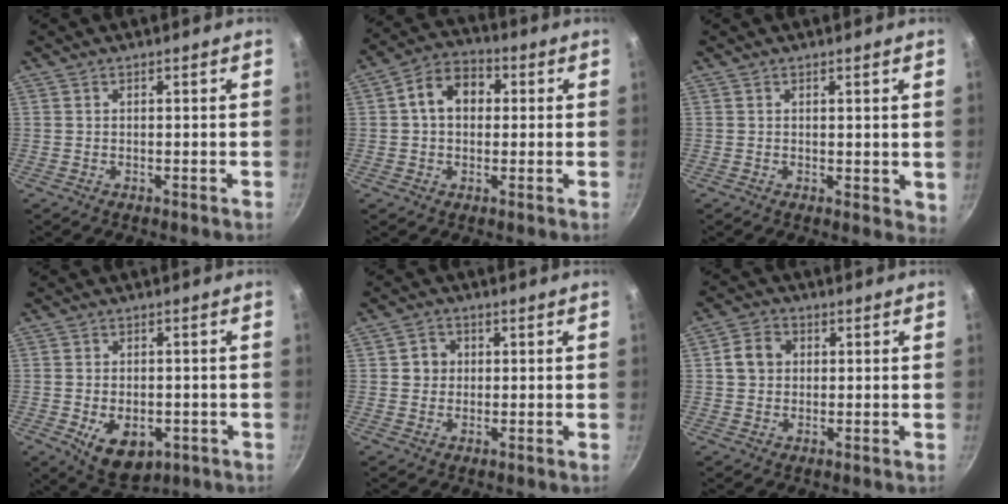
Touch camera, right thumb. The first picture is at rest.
{"total": 9.1, "force": [1.3, 6.8, 5.9], "torque": [-0.065, 0.023, 0.004]}
{"total": 2.5, "force": [1.0, 1.3, 1.9], "torque": [-0.018, -0.006, 0.014]}
{"total": 9.2, "force": [-2.8, 5.9, 6.5], "torque": [-0.080, -0.001, -0.026]}
{"total": 3.7, "force": [0.4, 3.5, 1.2], "torque": [0.004, 0.005, 0.002]}
{"total": 5.5, "force": [0.9, 4.7, 2.7], "torque": [-0.028, 0.010, 0.007]}